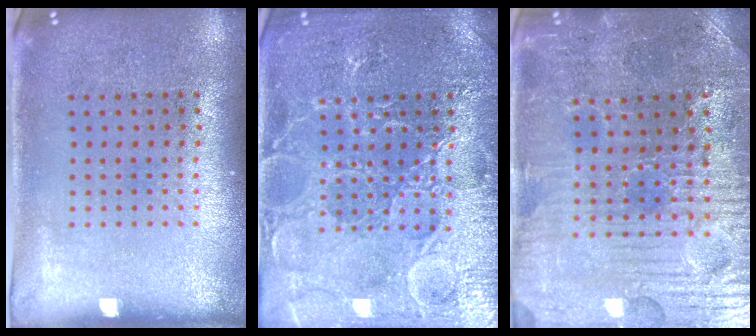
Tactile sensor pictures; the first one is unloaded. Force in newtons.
{"total": 4.6, "press": 4.5, "slide": 0.7}
{"total": 3.8, "press": 3.7, "slide": 0.5}